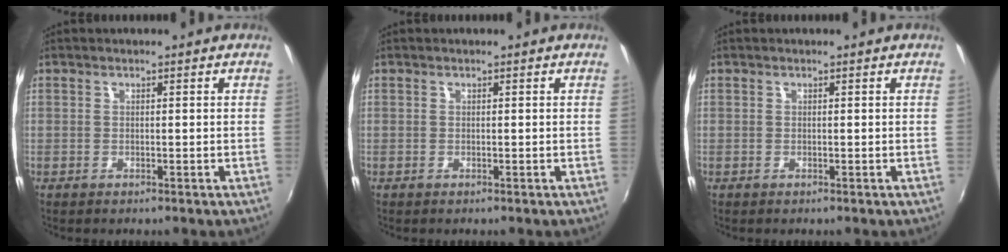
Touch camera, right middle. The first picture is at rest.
{"total": 0.0}
{"total": 0.0}